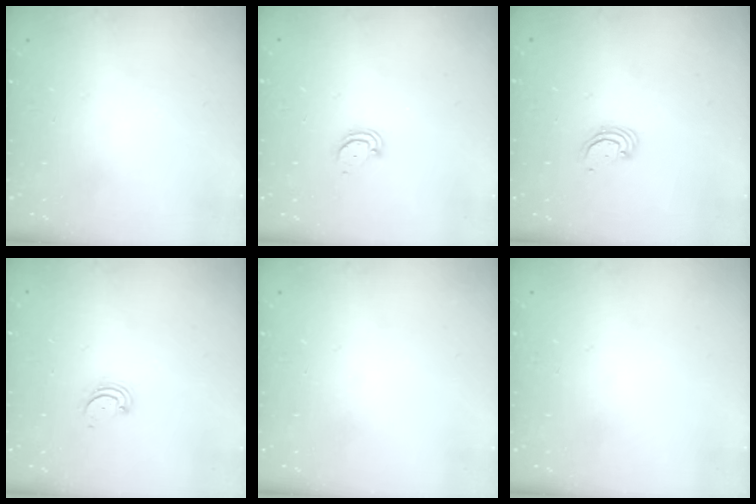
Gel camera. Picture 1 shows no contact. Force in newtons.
{"total": 2.6, "press": 2.6, "slide": 0.2}
{"total": 2.5, "press": 2.5, "slide": 0.2}
{"total": 2.6, "press": 2.5, "slide": 0.3}
{"total": 0.0}
{"total": 0.0}